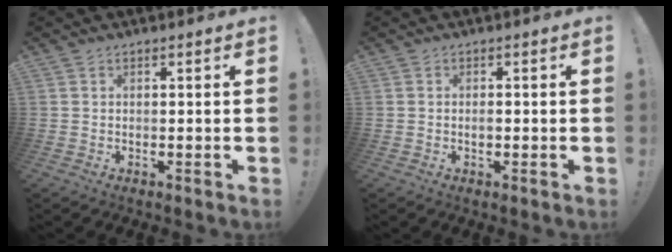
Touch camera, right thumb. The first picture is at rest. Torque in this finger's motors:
{"motor_torque": [0.11, 0.07, 0.09, -0.19, 0.00]}